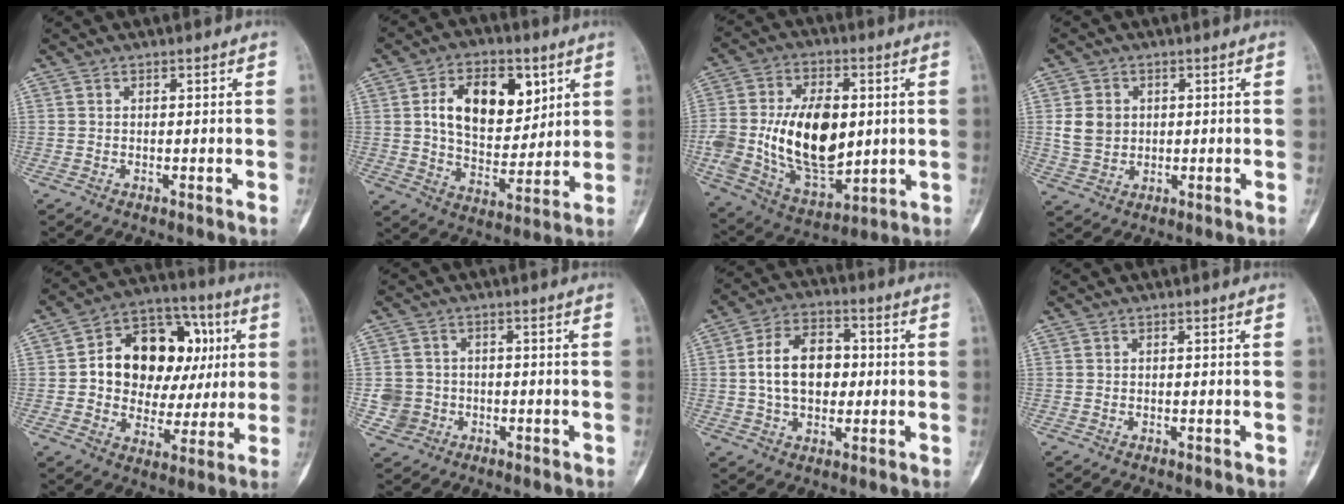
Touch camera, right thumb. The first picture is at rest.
{"total": 16.5, "force": [5.1, 10.3, 11.8], "torque": [-0.146, -0.014, 0.091]}
{"total": 22.0, "force": [0.3, 13.5, 17.4], "torque": [-0.291, -0.007, 0.027]}
{"total": 6.0, "force": [0.8, 5.0, 3.2], "torque": [-0.042, -0.001, 0.021]}
{"total": 21.0, "force": [3.4, 14.7, 14.6], "torque": [-0.168, 0.032, 0.055]}
{"total": 5.2, "force": [-1.3, 4.9, 0.9], "torque": [0.006, 0.013, -0.022]}
{"total": 12.1, "force": [0.3, 8.3, 8.8], "torque": [-0.126, 0.019, 0.000]}
{"total": 0.0}